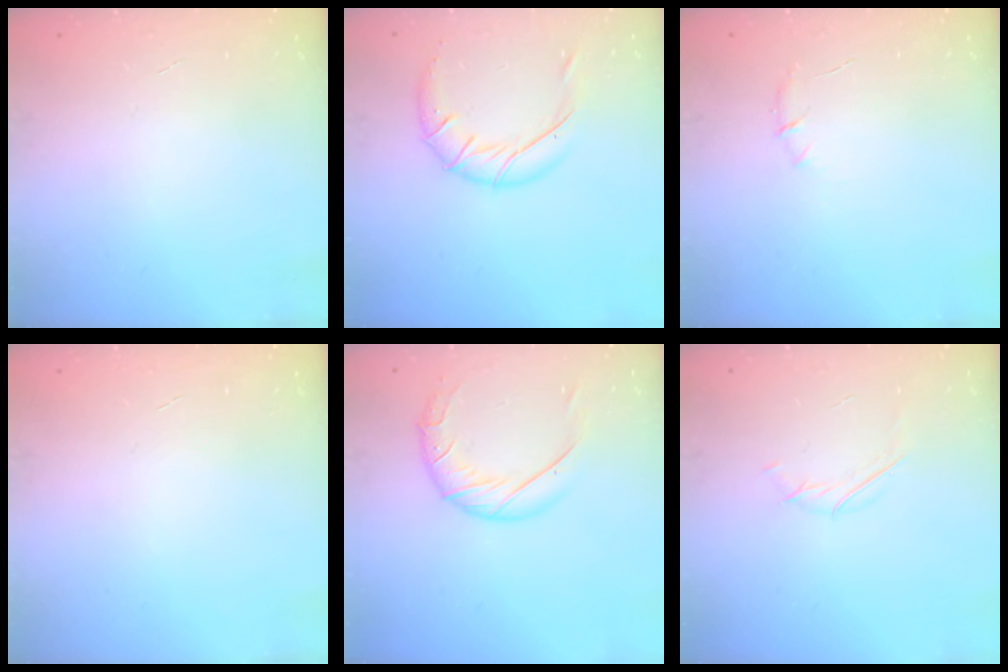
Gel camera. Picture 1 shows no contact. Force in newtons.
{"total": 12.0, "press": 12.0, "slide": 0.7}
{"total": 4.3, "press": 4.1, "slide": 1.6}
{"total": 0.0}
{"total": 11.1, "press": 11.0, "slide": 1.3}
{"total": 3.7, "press": 3.6, "slide": 0.7}